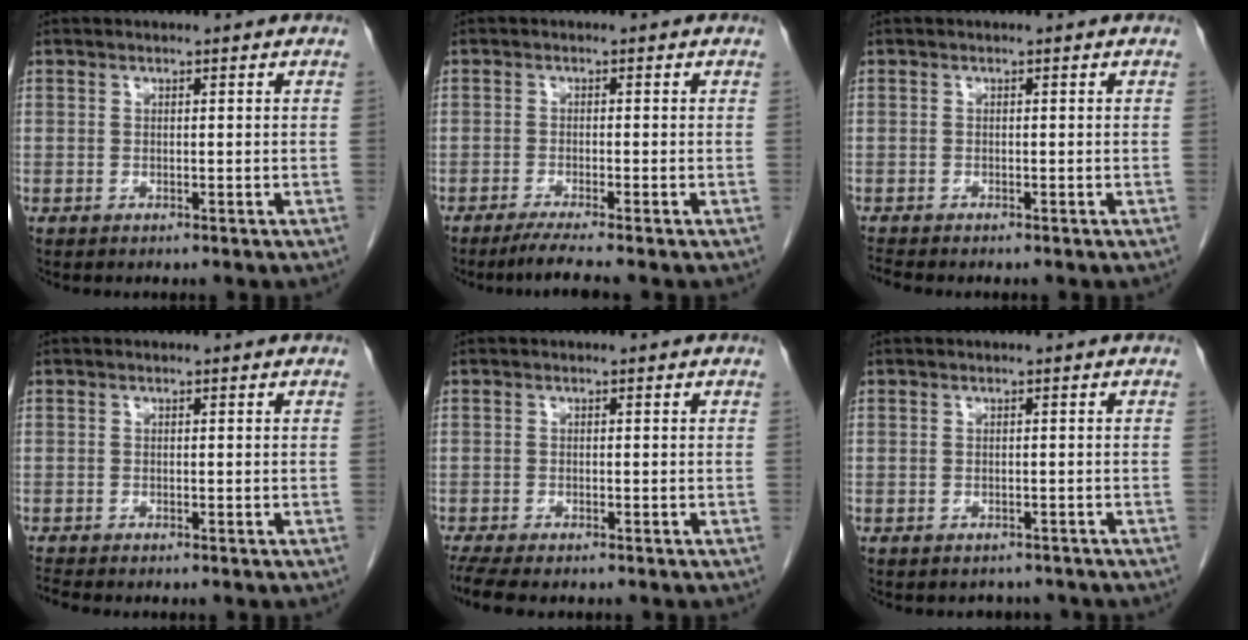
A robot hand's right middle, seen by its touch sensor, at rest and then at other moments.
{"total": 3.9, "force": [-3.1, -0.9, 2.1], "torque": [-0.039, -0.012, -0.058]}
{"total": 1.1, "force": [-1.1, -0.2, 0.1], "torque": [-0.008, -0.004, -0.021]}
{"total": 1.0, "force": [-1.0, -0.3, 0.0], "torque": [-0.007, -0.005, -0.020]}
{"total": 5.7, "force": [-4.6, 1.3, 3.0], "torque": [-0.051, -0.011, -0.074]}
{"total": 2.4, "force": [-2.1, 1.2, -0.1], "torque": [0.002, 0.002, -0.030]}